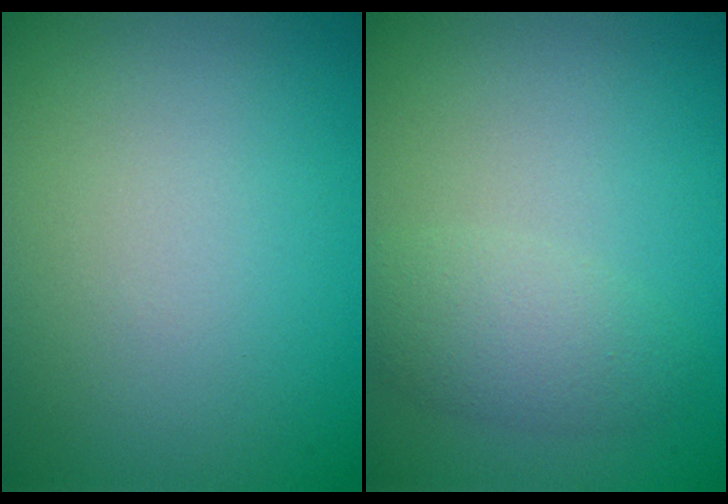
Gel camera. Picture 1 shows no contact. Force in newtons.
{"total": 2.9, "press": 2.9, "slide": 0.1}